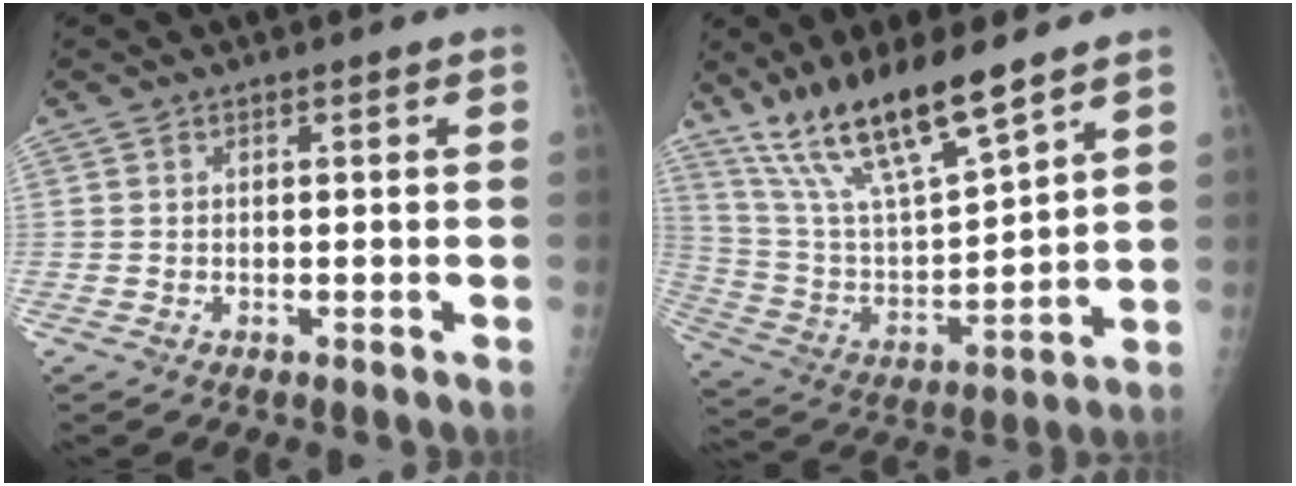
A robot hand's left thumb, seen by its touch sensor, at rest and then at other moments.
{"total": 17.8, "force": [13.1, 3.4, 11.5], "torque": [-0.198, -0.060, 0.259]}